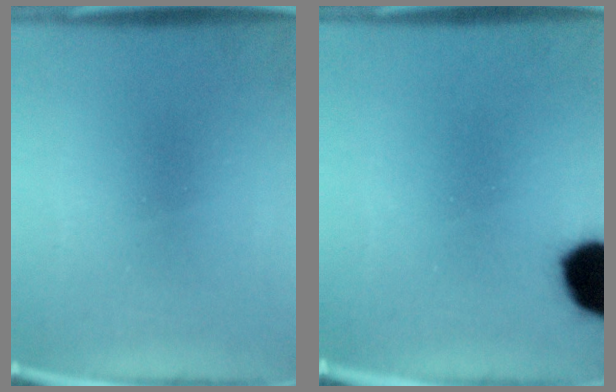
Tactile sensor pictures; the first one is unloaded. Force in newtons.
{"total": 13.8}